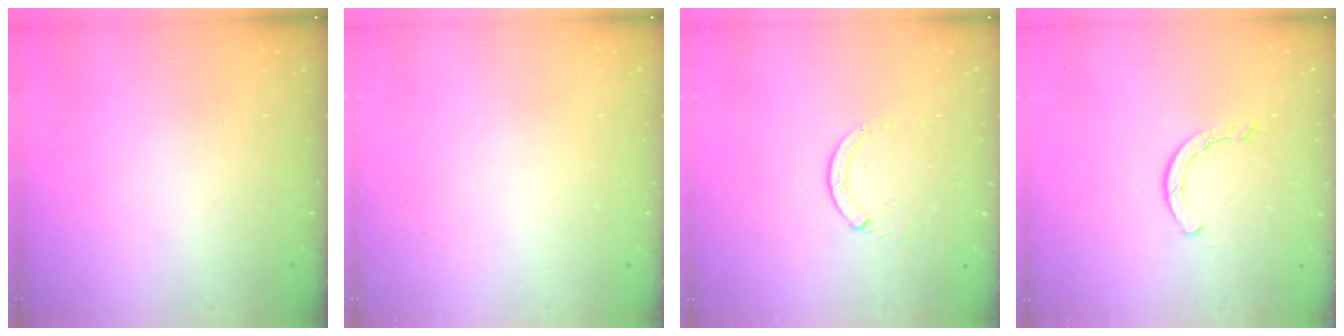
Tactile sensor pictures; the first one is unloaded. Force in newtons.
{"total": 0.0}
{"total": 0.6, "press": 0.5, "slide": 0.1}
{"total": 1.7, "press": 1.6, "slide": 0.3}